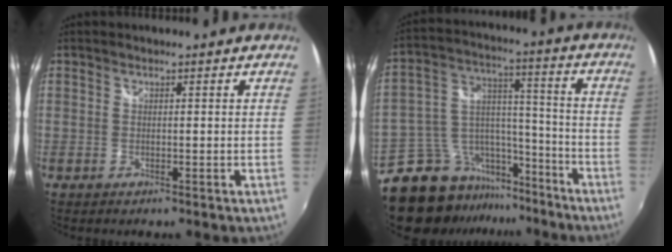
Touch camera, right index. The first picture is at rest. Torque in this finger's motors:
{"motor_torque": [-0.27, -0.18, -0.83, -0.21]}